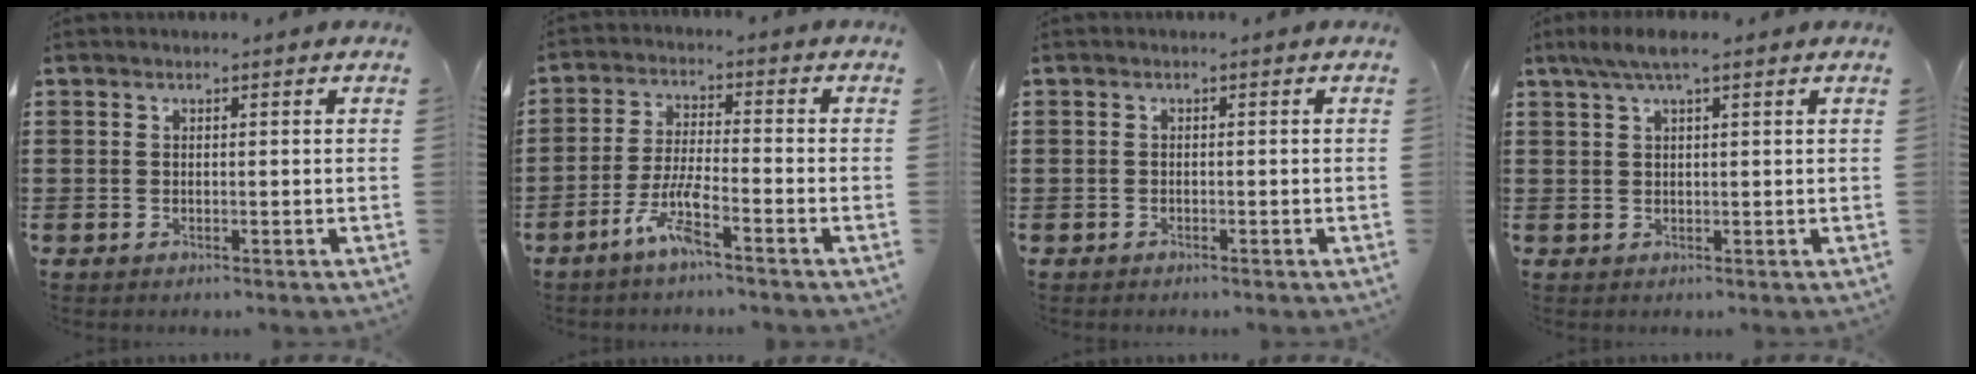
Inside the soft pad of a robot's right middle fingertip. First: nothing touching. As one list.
[{"total": 6.1, "force": [-4.0, 0.8, 4.6], "torque": [-0.103, -0.007, -0.075]}, {"total": 0.7, "force": [-0.7, 0.3, -0.1], "torque": [0.000, -0.002, -0.014]}, {"total": 3.4, "force": [2.0, 0.7, 2.6], "torque": [-0.055, 0.002, 0.035]}]